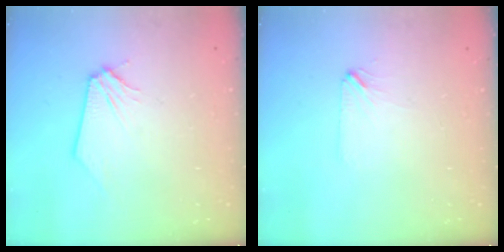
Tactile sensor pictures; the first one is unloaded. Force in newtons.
{"total": 1.8, "press": 1.7, "slide": 0.4}